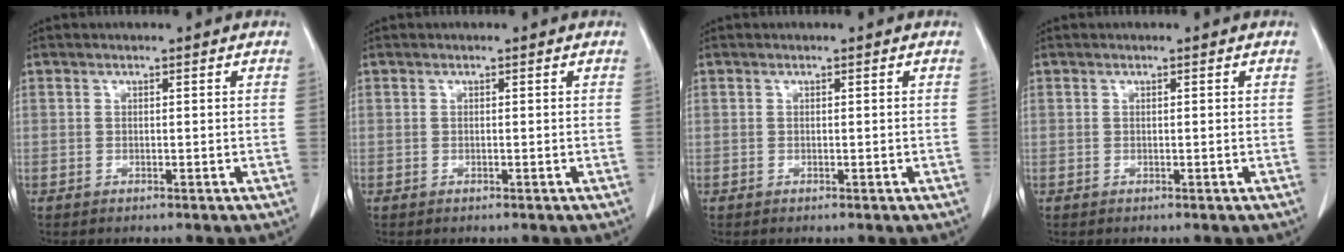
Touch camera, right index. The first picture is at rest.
{"total": 0.0}
{"total": 0.0}
{"total": 0.0}